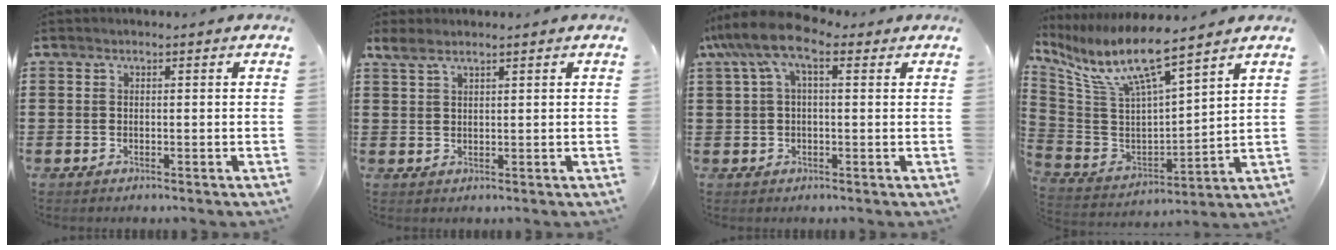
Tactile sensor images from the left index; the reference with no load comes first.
{"total": 2.3, "force": [1.7, 0.5, 1.5], "torque": [-0.032, 0.001, 0.031]}
{"total": 7.9, "force": [3.3, 2.8, 6.6], "torque": [-0.146, 0.001, 0.052]}
{"total": 9.5, "force": [6.6, 1.5, 6.6], "torque": [-0.161, -0.048, 0.108]}